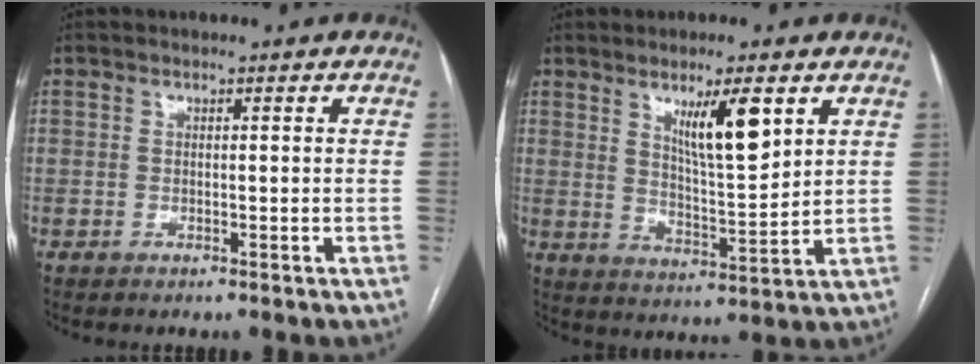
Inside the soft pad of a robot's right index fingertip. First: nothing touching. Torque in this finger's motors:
{"motor_torque": [0.57, 0.28, 0.31, 0.12]}